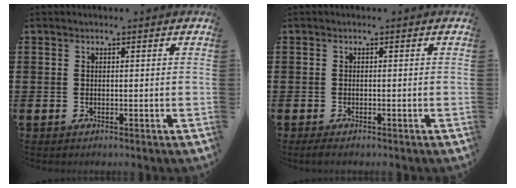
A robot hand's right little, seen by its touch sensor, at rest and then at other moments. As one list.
[{"total": 0.8, "force": [-0.4, 0.2, 0.6], "torque": [-0.011, -0.001, -0.009]}]